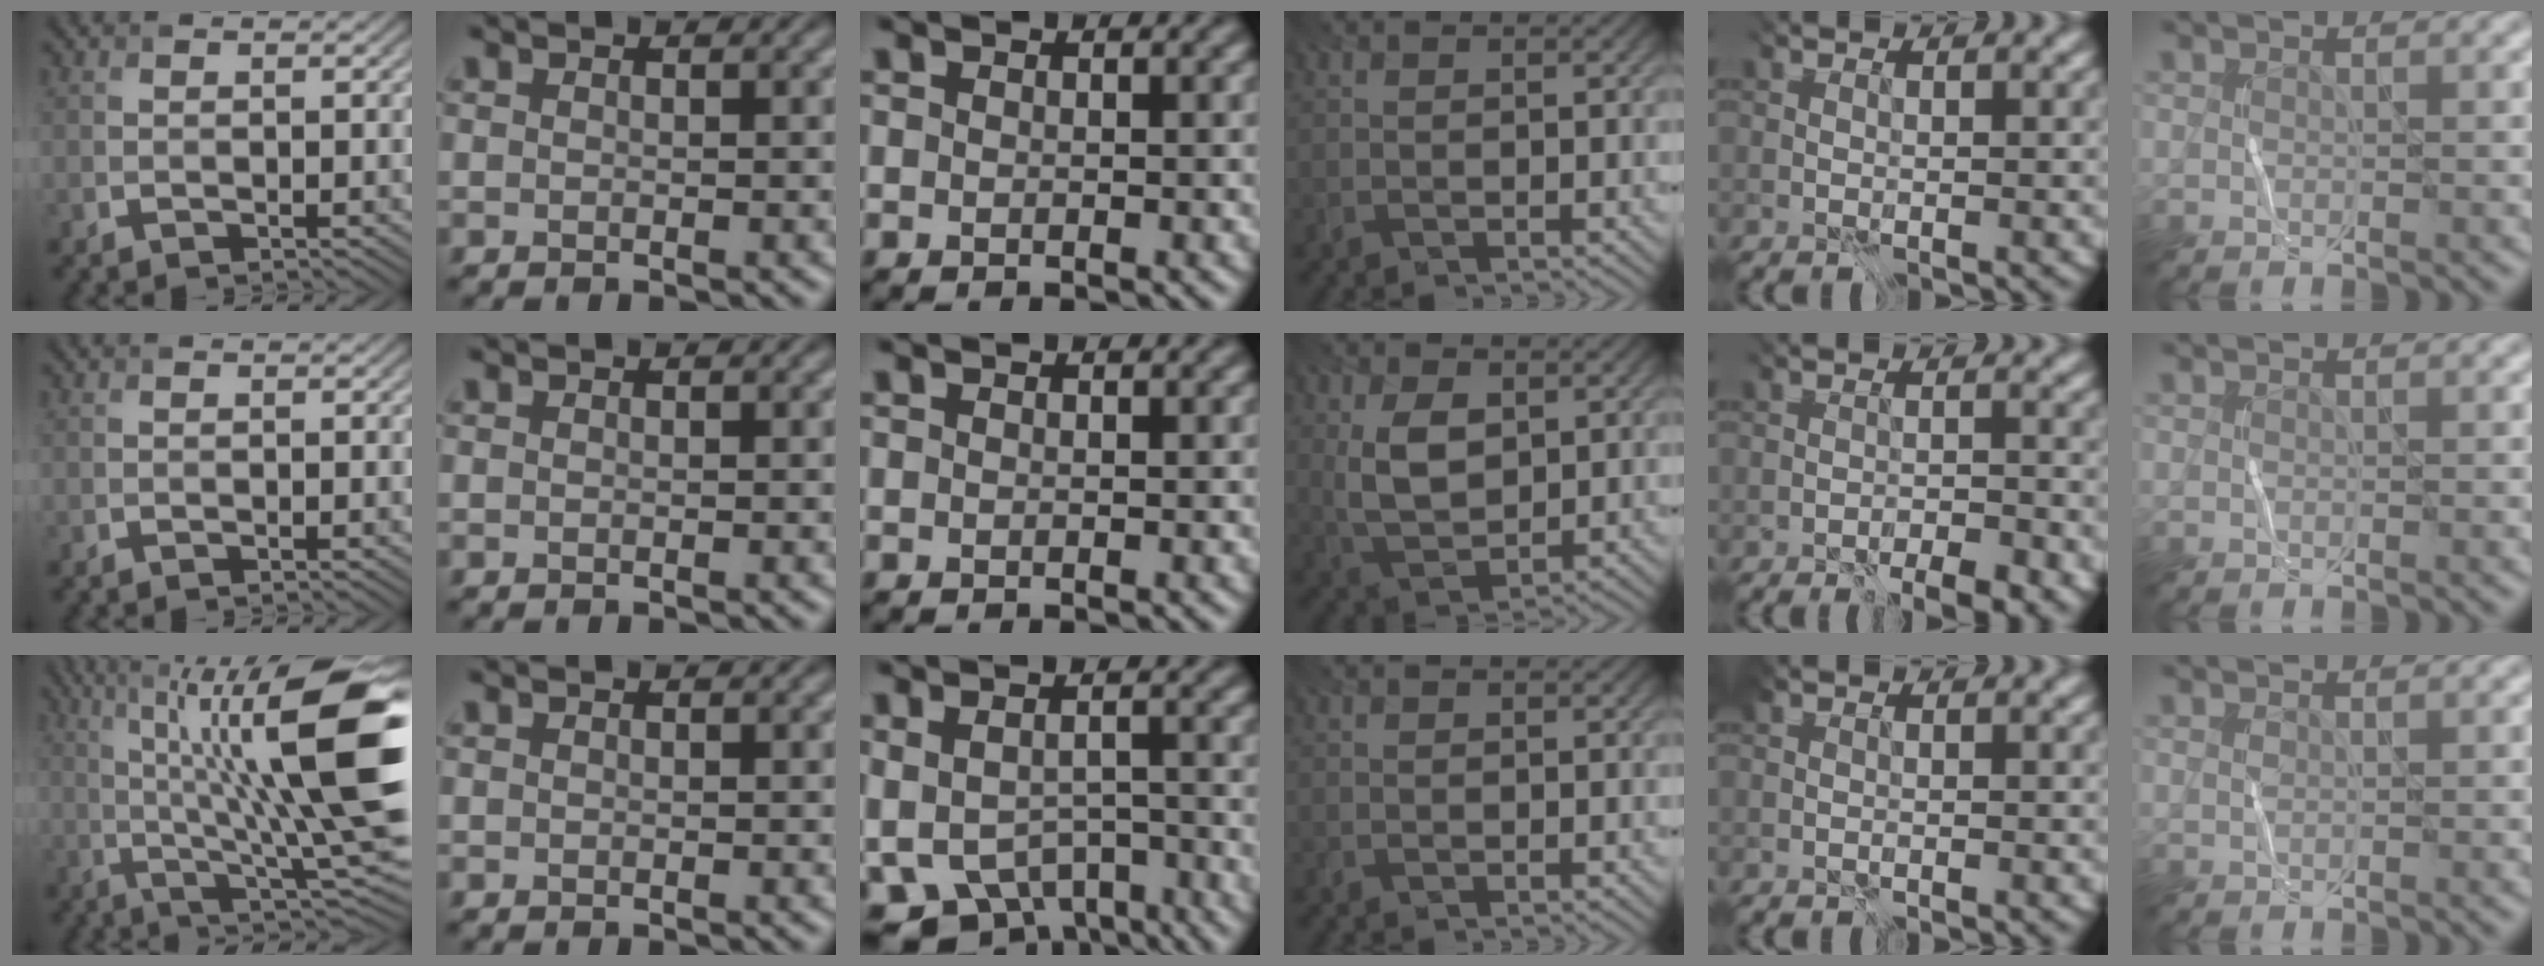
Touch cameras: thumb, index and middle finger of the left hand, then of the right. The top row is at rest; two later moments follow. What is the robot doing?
{"motion": "wrap", "object": "cellophane"}